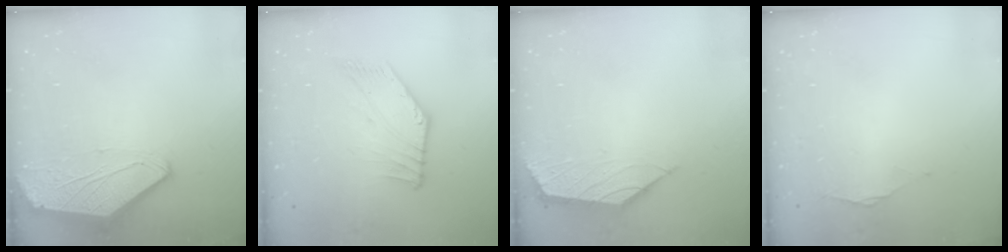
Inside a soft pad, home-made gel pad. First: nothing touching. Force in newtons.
{"total": 0.6, "press": 0.1, "slide": 0.6}
{"total": 1.6, "press": 1.5, "slide": 0.5}
{"total": 1.3, "press": 1.3, "slide": 0.3}